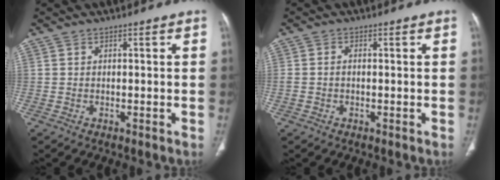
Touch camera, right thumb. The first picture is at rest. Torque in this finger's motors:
{"motor_torque": [0.21, -0.23, -0.25, 0.08, -0.05]}